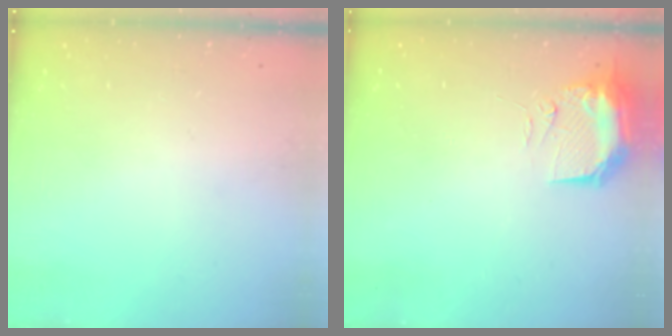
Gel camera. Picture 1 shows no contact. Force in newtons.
{"total": 14.8, "press": 11.3, "slide": 9.5}